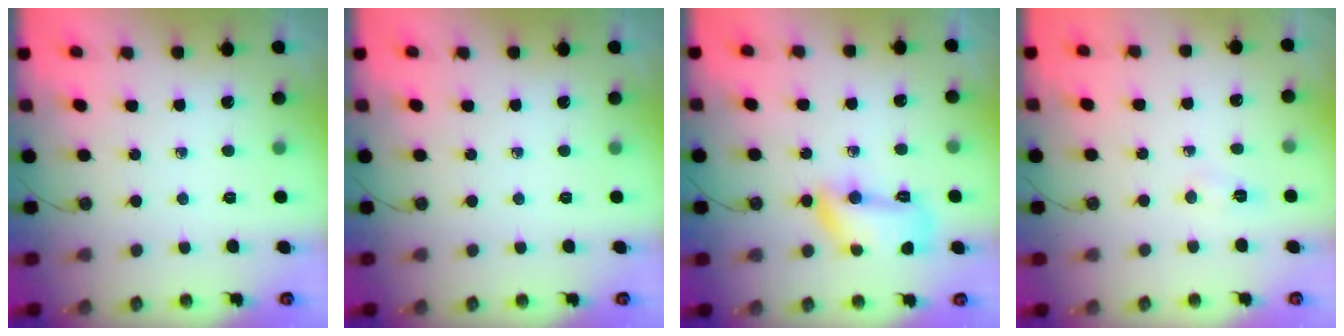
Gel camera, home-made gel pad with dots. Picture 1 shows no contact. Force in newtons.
{"total": 0.0}
{"total": 10.7, "press": 10.6, "slide": 1.4}
{"total": 2.9, "press": 2.9, "slide": 0.4}